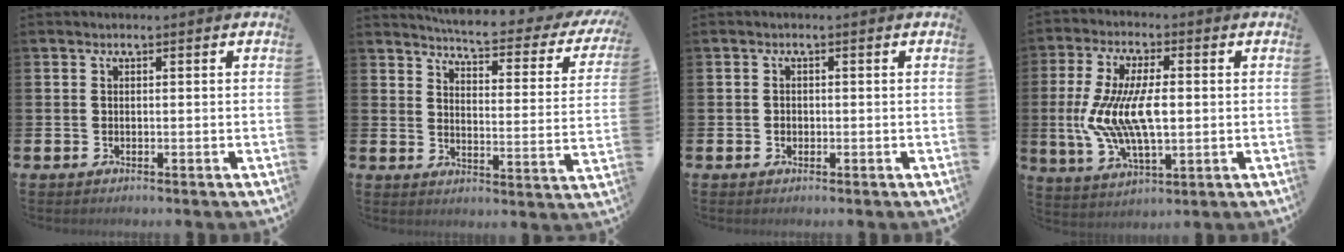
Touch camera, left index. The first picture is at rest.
{"total": 5.0, "force": [4.6, 0.4, 2.0], "torque": [-0.052, -0.041, 0.071]}
{"total": 0.8, "force": [0.0, 0.7, 0.3], "torque": [-0.001, 0.003, -0.003]}
{"total": 10.4, "force": [0.3, 4.7, 9.3], "torque": [-0.200, -0.004, 0.001]}